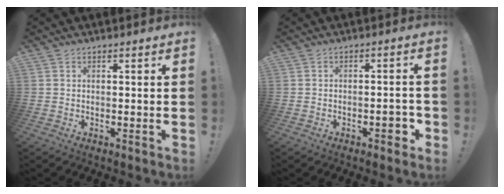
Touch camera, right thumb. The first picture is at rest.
{"total": 4.1, "force": [-2.0, 1.7, 3.2], "torque": [-0.029, 0.008, -0.036]}